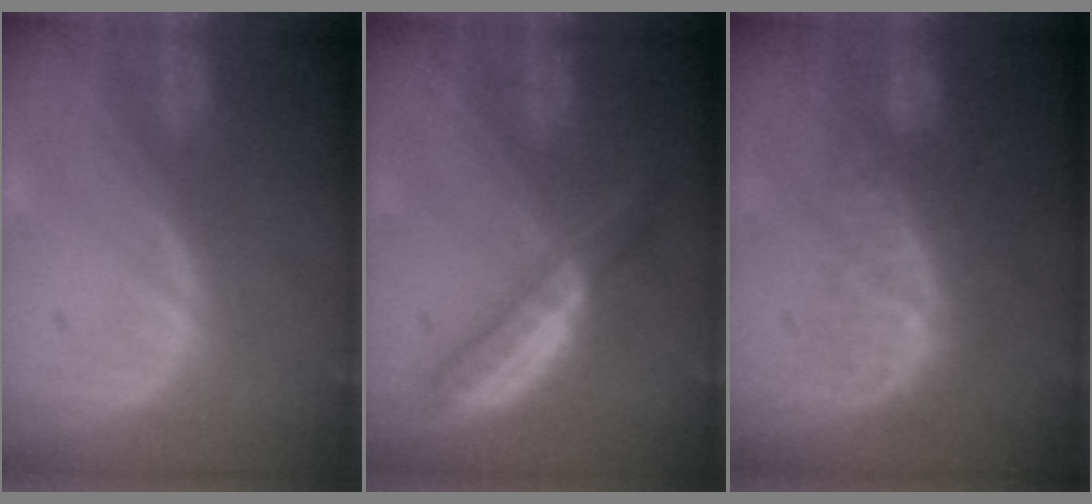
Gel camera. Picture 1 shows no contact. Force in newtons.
{"total": 5.5, "press": 5.0, "slide": 2.2}
{"total": 8.3, "press": 7.3, "slide": 3.9}